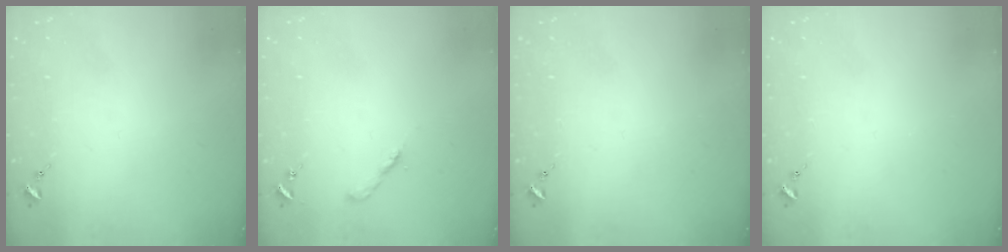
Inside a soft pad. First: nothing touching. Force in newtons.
{"total": 2.0, "press": 2.0, "slide": 0.2}
{"total": 0.0}
{"total": 0.0}